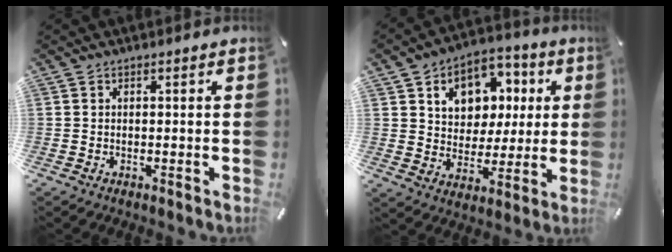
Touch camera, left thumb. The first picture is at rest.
{"total": 11.7, "force": [3.7, 10.2, 4.3], "torque": [-0.072, -0.016, 0.072]}